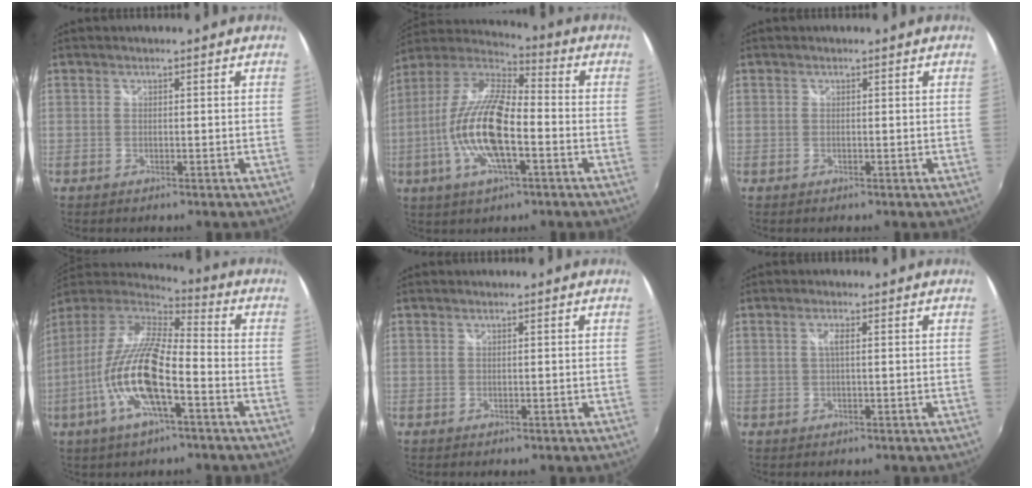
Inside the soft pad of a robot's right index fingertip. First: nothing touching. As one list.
[{"total": 17.4, "force": [-4.4, 5.8, 15.9], "torque": [-0.318, -0.003, -0.093]}, {"total": 0.0}, {"total": 18.4, "force": [-6.7, 4.9, 16.5], "torque": [-0.320, -0.020, -0.134]}, {"total": 0.0}, {"total": 1.3, "force": [0.2, -0.1, 1.2], "torque": [-0.023, 0.000, 0.002]}]